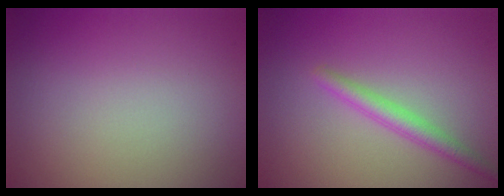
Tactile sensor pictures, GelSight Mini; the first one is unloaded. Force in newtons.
{"total": 2.2, "press": 2.2, "slide": 0.0}